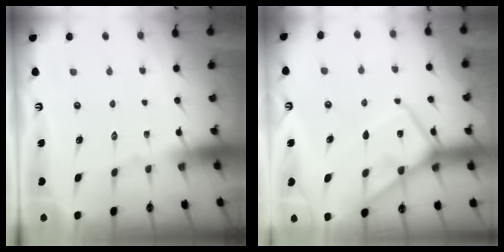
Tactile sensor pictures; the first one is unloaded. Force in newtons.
{"total": 10.7, "press": 10.7, "slide": 1.2}